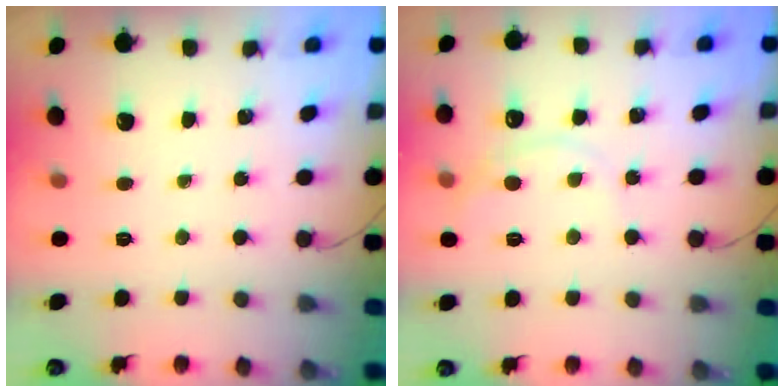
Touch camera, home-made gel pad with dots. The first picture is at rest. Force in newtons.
{"total": 4.4, "press": 4.3, "slide": 0.9}